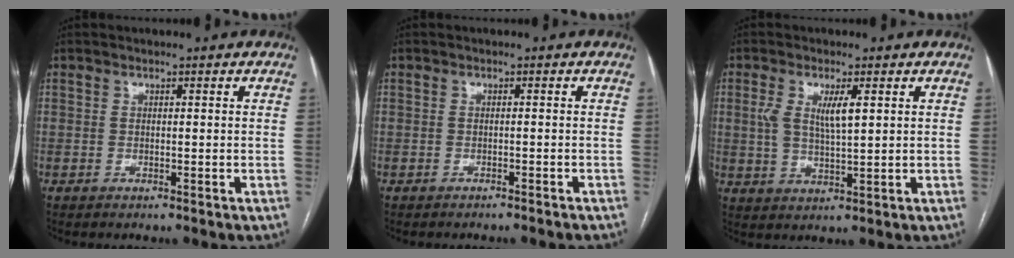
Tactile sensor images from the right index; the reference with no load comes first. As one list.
[{"total": 3.0, "force": [-2.8, 0.4, 1.0], "torque": [-0.016, 0.000, -0.033]}, {"total": 5.4, "force": [1.6, 1.3, 4.9], "torque": [-0.101, 0.003, 0.034]}]